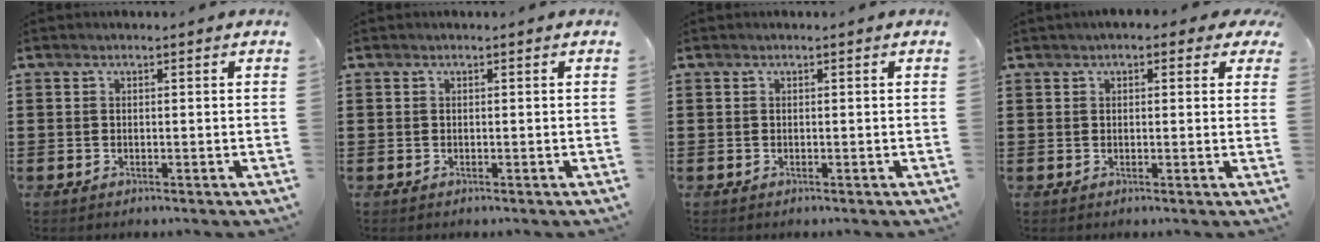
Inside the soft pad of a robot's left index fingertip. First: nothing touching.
{"total": 0.0}
{"total": 0.0}
{"total": 1.9, "force": [1.1, 1.0, 1.2], "torque": [-0.020, 0.006, 0.017]}